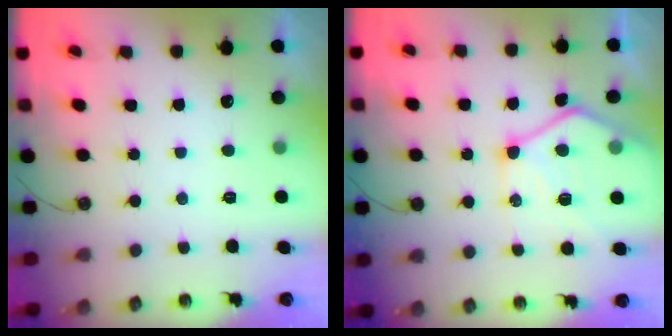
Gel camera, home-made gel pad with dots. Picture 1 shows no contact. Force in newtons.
{"total": 16.1, "press": 16.0, "slide": 1.5}